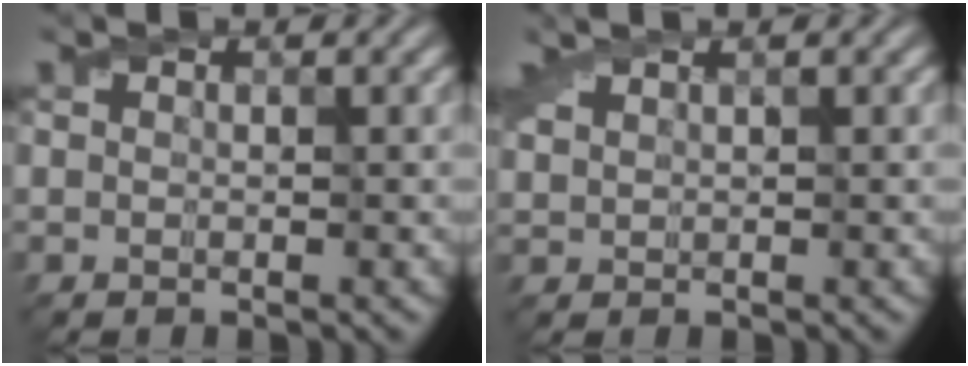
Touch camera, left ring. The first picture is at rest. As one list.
[{"total": 0.9, "force": [0.9, 0.0, 0.1], "torque": [-0.014, 0.008, 0.032]}]